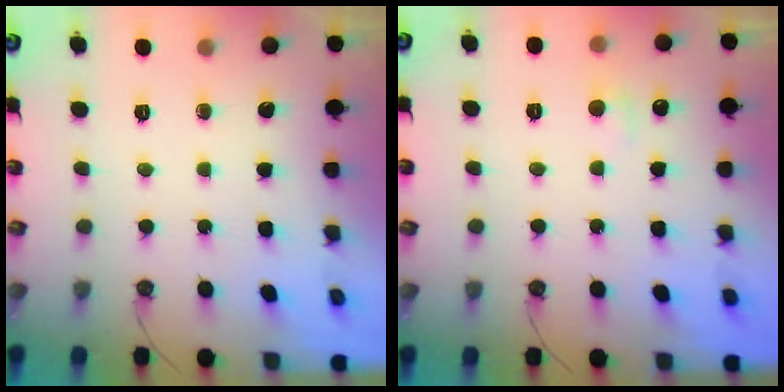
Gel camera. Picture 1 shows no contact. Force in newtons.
{"total": 1.2, "press": 1.0, "slide": 0.7}